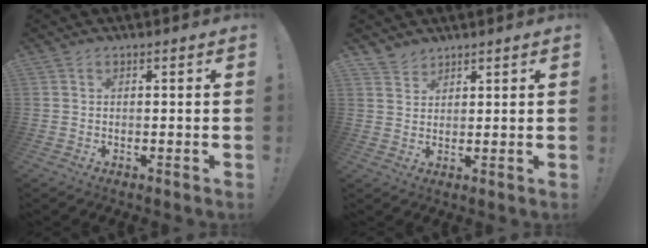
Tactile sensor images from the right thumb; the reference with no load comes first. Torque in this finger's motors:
{"motor_torque": [0.01, 0.10, 0.48, 0.49, 0.00]}